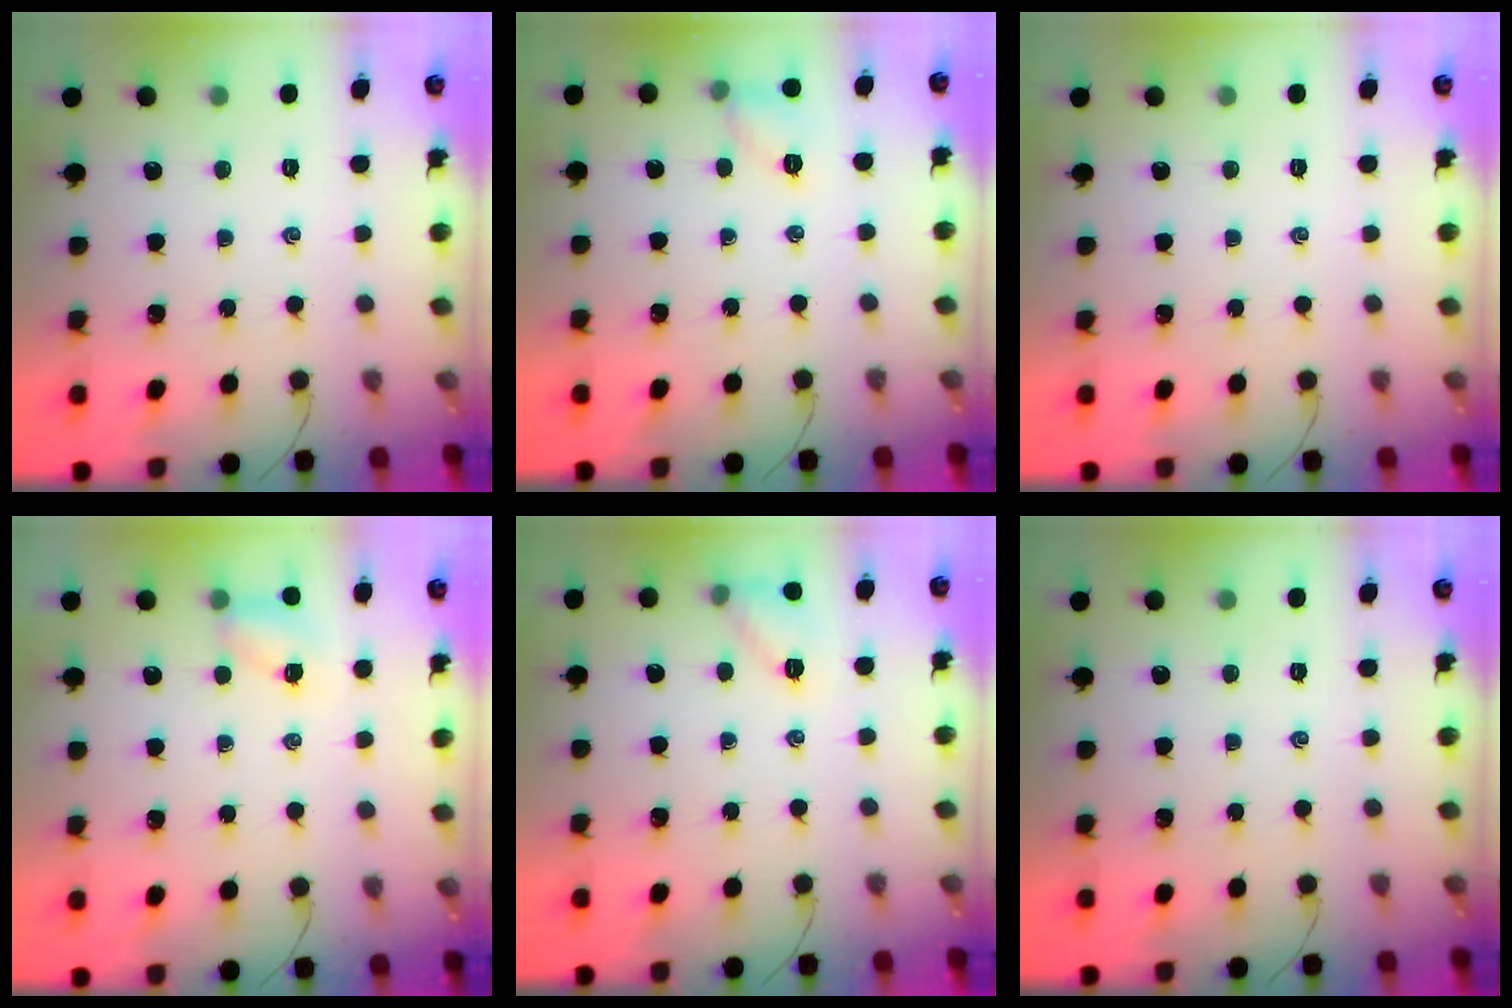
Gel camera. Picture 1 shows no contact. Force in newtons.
{"total": 6.2, "press": 6.1, "slide": 1.0}
{"total": 0.0}
{"total": 5.0, "press": 4.8, "slide": 1.3}
{"total": 7.8, "press": 7.7, "slide": 1.1}
{"total": 0.0}